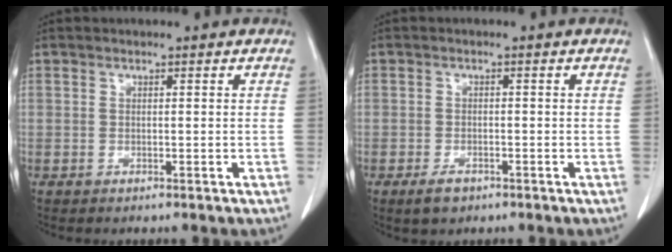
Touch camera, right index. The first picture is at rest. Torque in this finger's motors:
{"motor_torque": [-0.17, 0.02, -0.12, -0.05]}